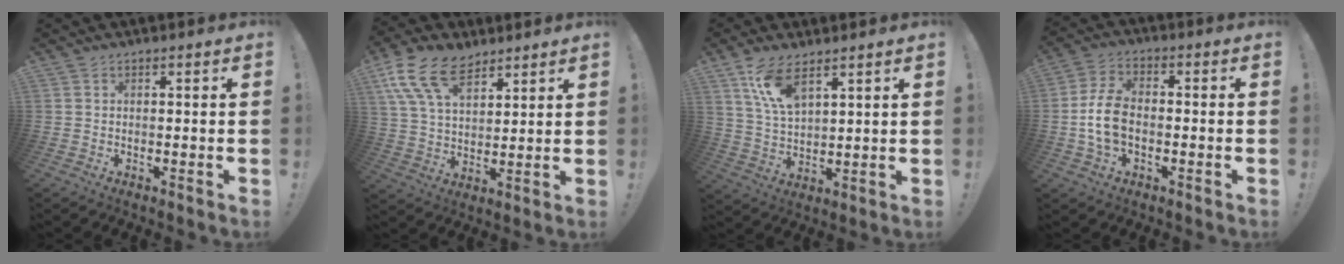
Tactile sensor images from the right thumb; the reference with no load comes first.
{"total": 15.3, "force": [9.2, 8.5, 8.8], "torque": [-0.174, -0.039, 0.174]}
{"total": 10.4, "force": [6.8, 4.1, 6.7], "torque": [-0.130, -0.025, 0.128]}
{"total": 9.8, "force": [-1.9, 6.2, 7.4], "torque": [-0.152, 0.003, -0.032]}